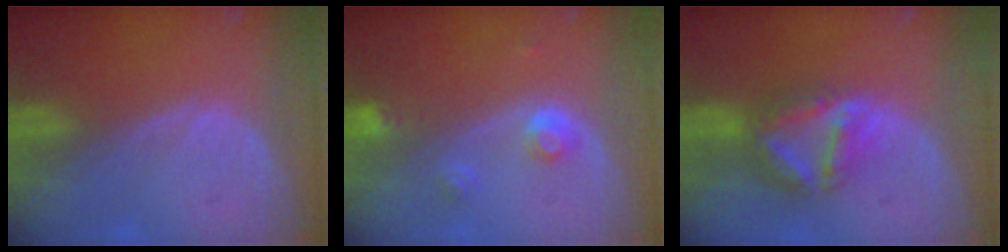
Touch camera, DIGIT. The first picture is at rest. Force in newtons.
{"total": 3.0, "press": 2.8, "slide": 1.2}
{"total": 7.4, "press": 6.6, "slide": 3.3}